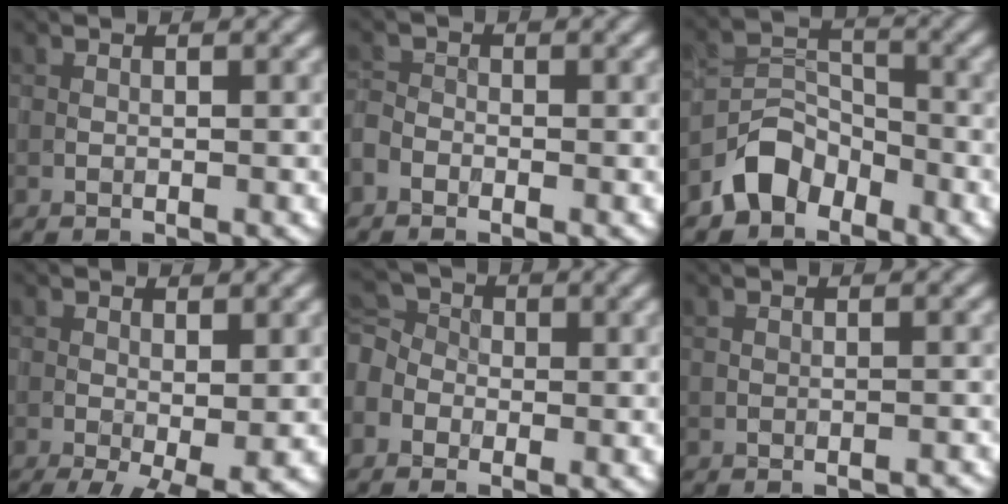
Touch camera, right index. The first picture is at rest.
{"total": 1.5, "force": [-1.1, 0.9, 0.7], "torque": [-0.015, 0.002, -0.027]}
{"total": 4.1, "force": [-2.9, 2.7, 1.2], "torque": [-0.012, 0.007, -0.059]}
{"total": 4.6, "force": [-1.7, 1.5, 4.1], "torque": [-0.062, -0.010, -0.022]}
{"total": 4.1, "force": [-1.3, 3.3, 2.1], "torque": [-0.044, 0.008, -0.033]}
{"total": 0.9, "force": [-0.9, 0.2, 0.1], "torque": [0.003, 0.005, -0.014]}